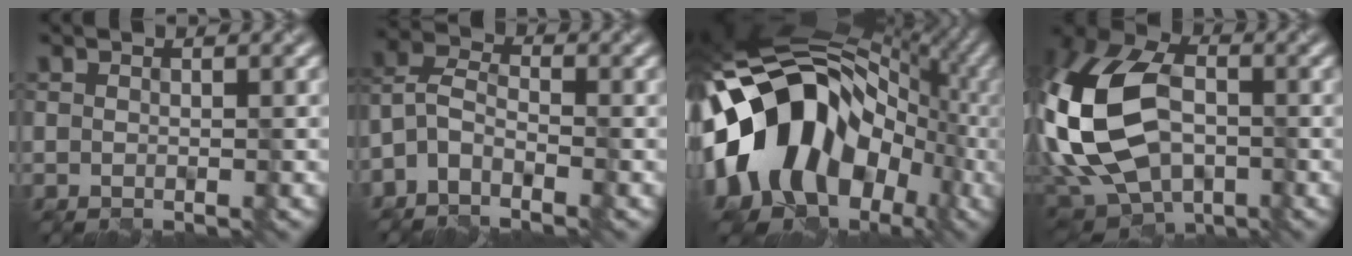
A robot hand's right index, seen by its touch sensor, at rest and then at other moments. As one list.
[{"total": 3.5, "force": [-2.3, 1.6, 2.1], "torque": [-0.047, 0.008, -0.059]}, {"total": 17.6, "force": [-3.3, 12.3, 12.2], "torque": [-0.188, 0.015, -0.066]}, {"total": 15.2, "force": [-0.9, 10.4, 11.0], "torque": [-0.267, -0.003, -0.035]}]